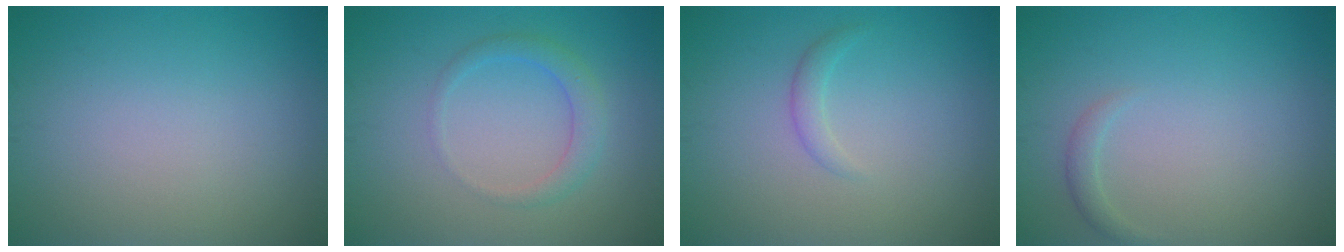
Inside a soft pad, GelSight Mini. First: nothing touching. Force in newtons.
{"total": 2.2, "press": 2.2, "slide": 0.1}
{"total": 1.2, "press": 1.1, "slide": 0.2}
{"total": 1.0, "press": 1.0, "slide": 0.0}